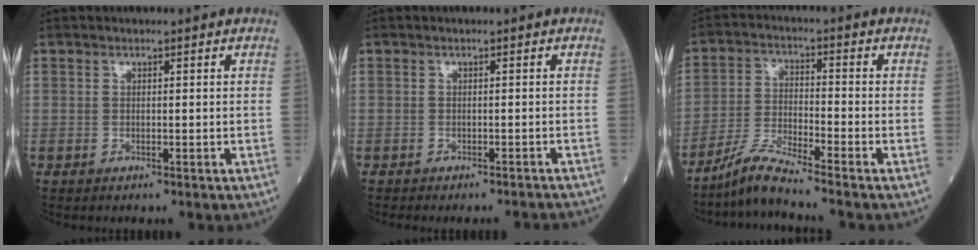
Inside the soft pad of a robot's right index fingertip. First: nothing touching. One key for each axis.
{"total": 4.4, "fx": -4.3, "fy": 0.3, "fz": 1.1, "tx": -0.011, "ty": -0.009, "tz": -0.051}
{"total": 6.2, "fx": -5.6, "fy": -1.1, "fz": 2.6, "tx": -0.059, "ty": -0.021, "tz": -0.112}